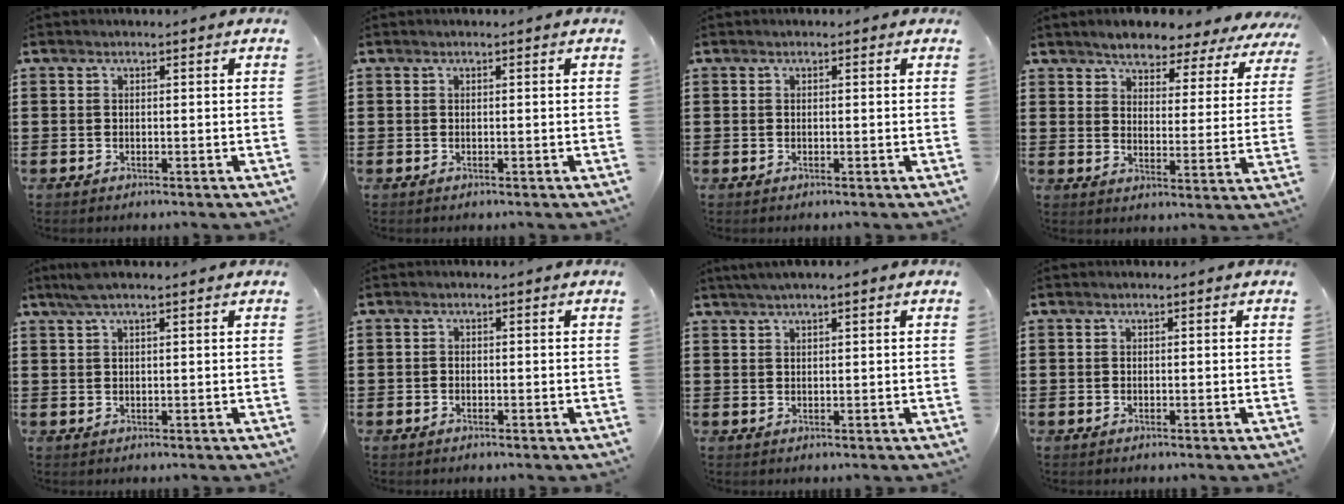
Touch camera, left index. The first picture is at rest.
{"total": 0.0}
{"total": 0.0}
{"total": 4.6, "force": [4.4, 0.9, 0.6], "torque": [-0.037, -0.026, 0.073]}
{"total": 2.5, "force": [1.6, 0.2, 1.8], "torque": [-0.037, 0.003, 0.029]}
{"total": 0.8, "force": [-0.7, 0.4, 0.1], "torque": [-0.005, 0.000, -0.015]}
{"total": 1.6, "force": [1.1, 0.0, 1.1], "torque": [-0.022, 0.002, 0.021]}
{"total": 0.0}